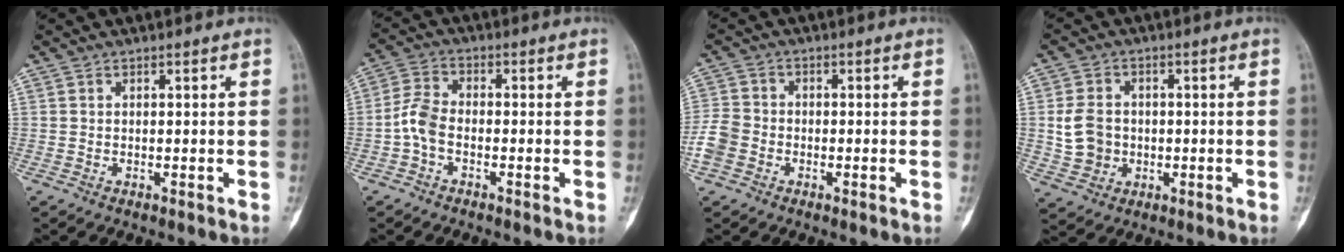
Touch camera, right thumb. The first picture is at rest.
{"total": 5.2, "force": [-1.7, 3.0, 3.9], "torque": [-0.085, 0.020, -0.042]}
{"total": 5.3, "force": [-2.1, 4.1, 2.6], "torque": [-0.051, 0.011, -0.049]}
{"total": 7.1, "force": [-0.1, 6.0, 3.8], "torque": [-0.054, 0.008, 0.002]}